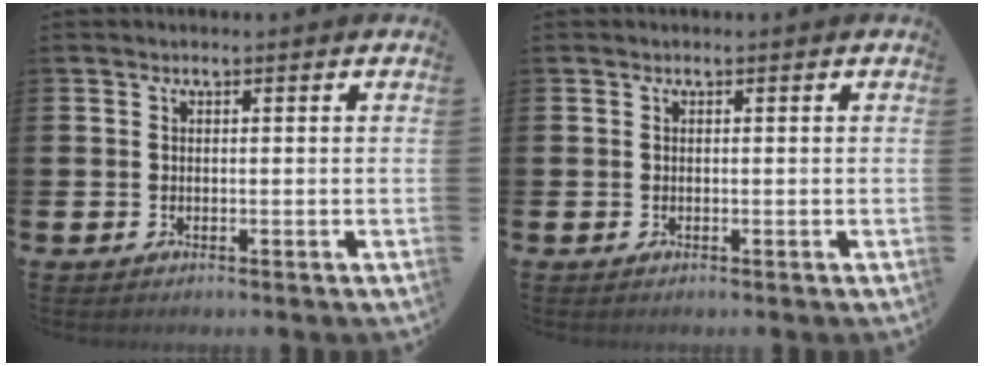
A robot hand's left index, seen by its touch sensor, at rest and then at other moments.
{"total": 0.0}